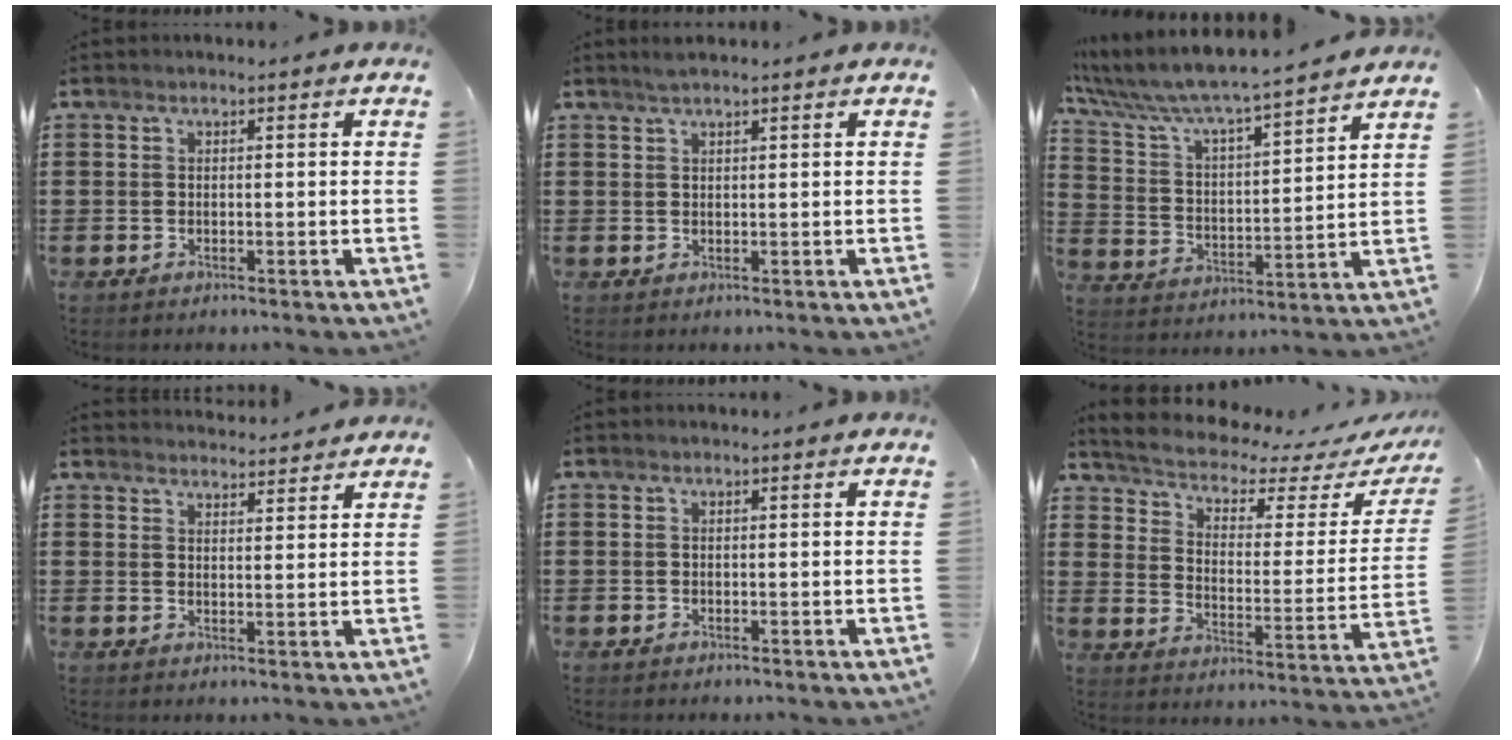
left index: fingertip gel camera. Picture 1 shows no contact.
{"total": 1.4, "force": [1.1, 0.0, 0.8], "torque": [-0.018, 0.000, 0.020]}
{"total": 6.4, "force": [6.0, 0.1, 2.5], "torque": [-0.078, -0.047, 0.094]}
{"total": 3.1, "force": [3.1, -0.1, -0.1], "torque": [-0.006, -0.015, 0.058]}
{"total": 0.0}
{"total": 3.5, "force": [3.0, 0.9, 1.5], "torque": [-0.052, -0.030, 0.042]}